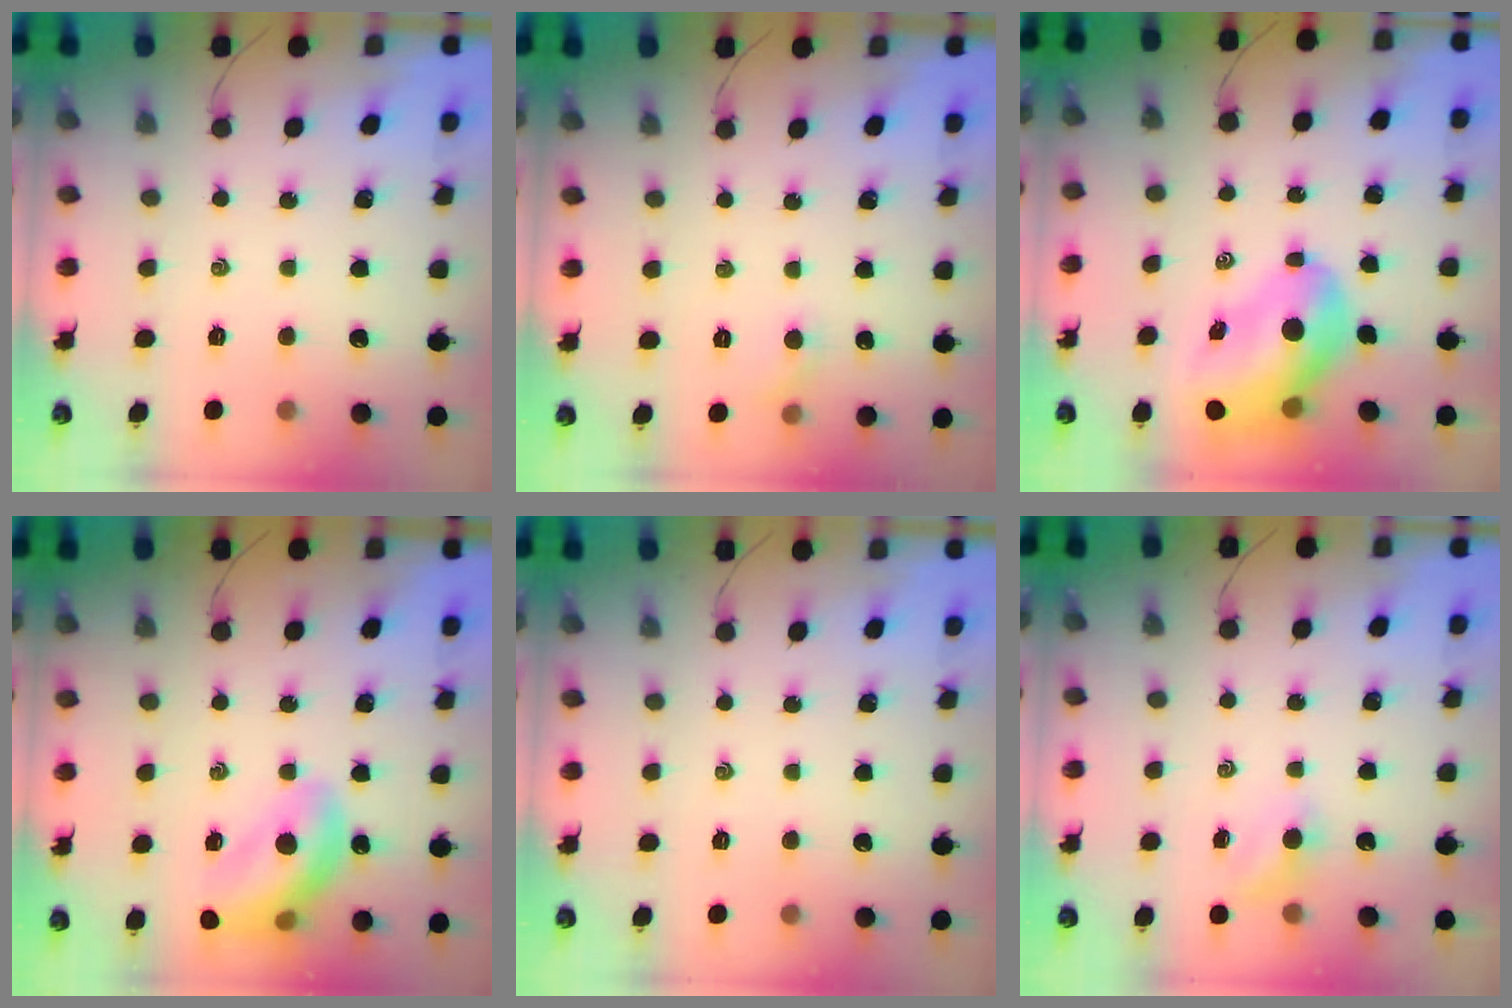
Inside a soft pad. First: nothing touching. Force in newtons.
{"total": 3.6, "press": 3.4, "slide": 1.3}
{"total": 12.3, "press": 11.7, "slide": 3.9}
{"total": 16.5, "press": 16.1, "slide": 3.6}
{"total": 0.0}
{"total": 3.3, "press": 3.1, "slide": 1.1}